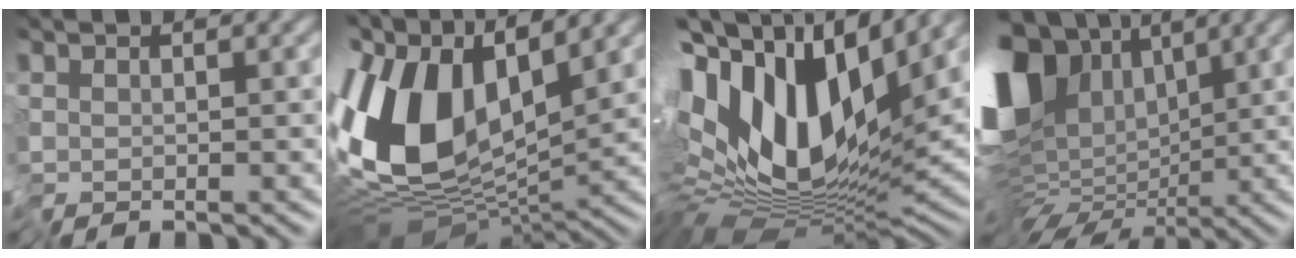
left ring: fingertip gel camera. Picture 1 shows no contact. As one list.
[{"total": 13.1, "force": [0.9, 6.9, 11.1], "torque": [-0.240, 0.007, 0.013]}, {"total": 15.4, "force": [5.1, 7.5, 12.5], "torque": [-0.236, 0.006, 0.091]}, {"total": 14.6, "force": [1.6, 9.8, 10.7], "torque": [-0.195, 0.000, 0.058]}]